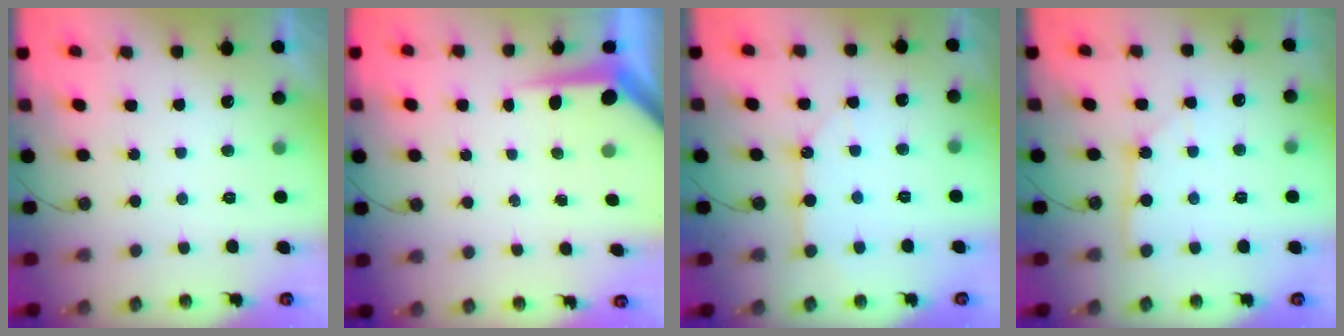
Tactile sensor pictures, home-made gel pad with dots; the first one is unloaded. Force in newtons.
{"total": 5.2, "press": 5.2, "slide": 0.4}
{"total": 8.0, "press": 8.0, "slide": 0.4}
{"total": 2.3, "press": 2.3, "slide": 0.2}